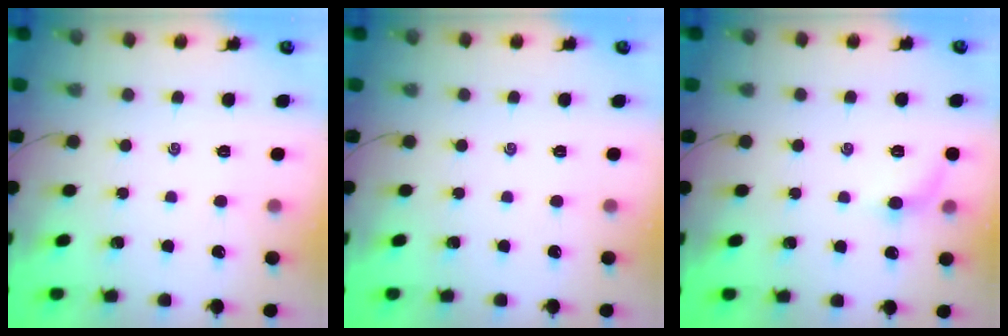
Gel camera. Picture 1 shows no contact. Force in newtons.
{"total": 0.0}
{"total": 5.6, "press": 5.4, "slide": 1.1}